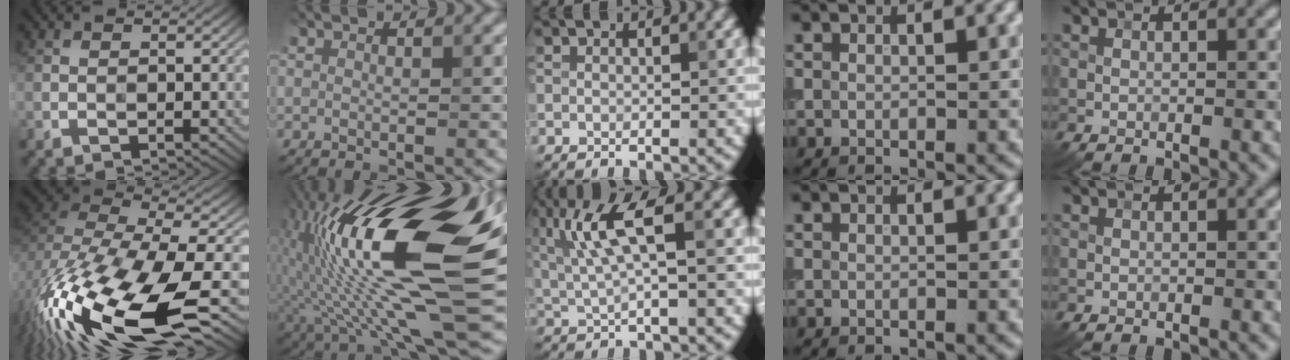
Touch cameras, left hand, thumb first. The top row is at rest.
{"thumb": {"total": 19.2, "force": [-8.6, 8.5, 14.9], "torque": [-0.338, -0.072, -0.126]}, "index": {"total": 19.0, "force": [1.2, 5.6, 18.1], "torque": [-0.318, 0.024, 0.011]}, "middle": {"total": 5.3, "force": [1.4, 1.1, 5.0], "torque": [-0.108, 0.002, 0.030]}}